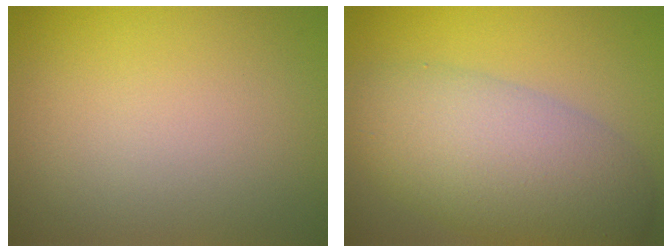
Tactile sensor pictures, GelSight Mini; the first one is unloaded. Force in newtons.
{"total": 8.2, "press": 8.2, "slide": 0.5}